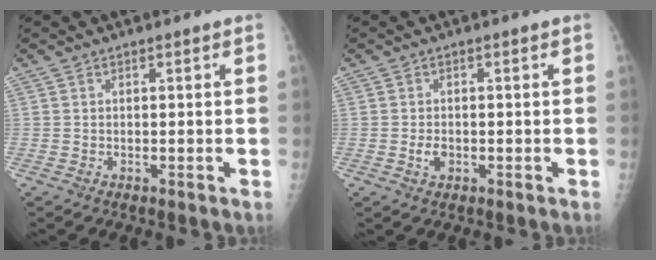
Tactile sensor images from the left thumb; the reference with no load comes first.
{"total": 2.0, "force": [-0.5, 1.4, 1.4], "torque": [-0.023, 0.001, -0.008]}